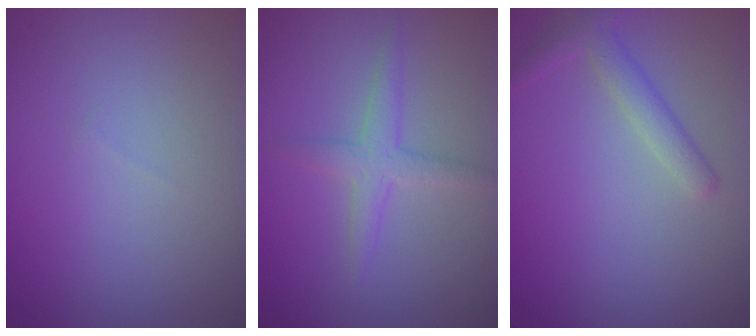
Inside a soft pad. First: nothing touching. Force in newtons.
{"total": 2.3, "press": 2.3, "slide": 0.1}
{"total": 2.2, "press": 2.2, "slide": 0.1}